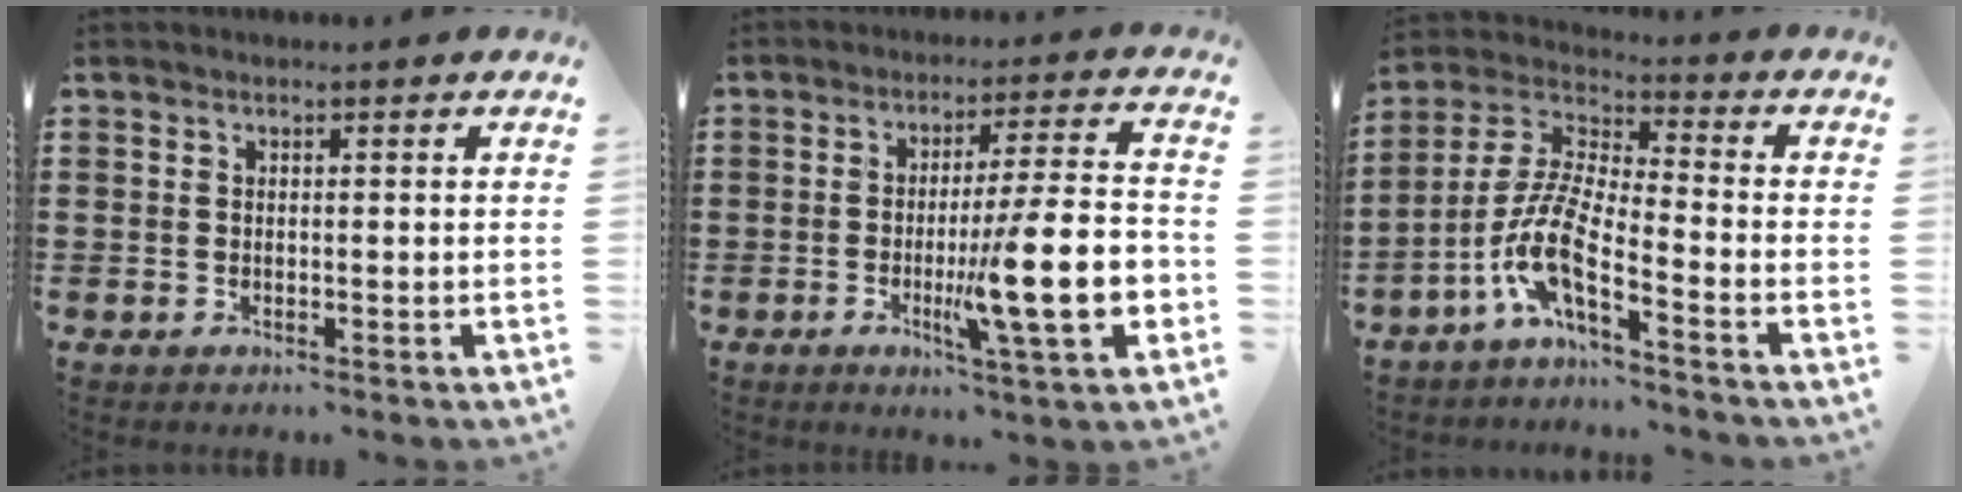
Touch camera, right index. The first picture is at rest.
{"total": 15.2, "force": [-3.4, 2.1, 14.7], "torque": [-0.236, -0.016, -0.058]}
{"total": 9.0, "force": [-5.2, 1.6, 7.1], "torque": [-0.180, -0.029, -0.110]}